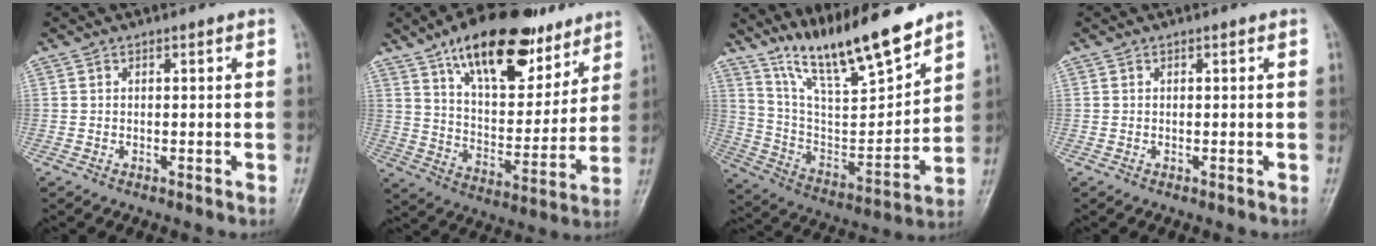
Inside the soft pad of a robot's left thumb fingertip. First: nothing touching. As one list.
[{"total": 22.4, "force": [14.2, 10.0, 14.2], "torque": [-0.177, -0.052, 0.234]}, {"total": 18.8, "force": [14.8, 3.6, 11.0], "torque": [-0.156, -0.085, 0.271]}, {"total": 0.0}]